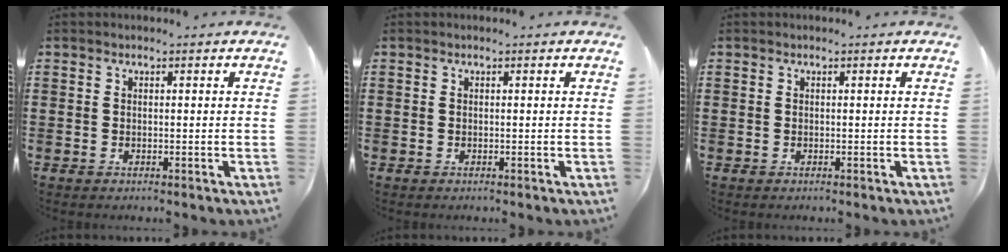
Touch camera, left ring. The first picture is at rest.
{"total": 0.0}
{"total": 0.0}